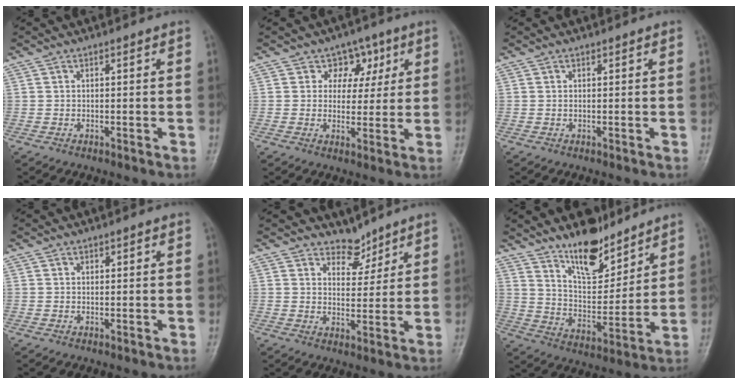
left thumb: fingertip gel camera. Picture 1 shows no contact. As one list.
[{"total": 6.2, "force": [2.8, 5.1, 1.9], "torque": [0.016, -0.004, 0.037]}, {"total": 0.0}, {"total": 0.5, "force": [0.3, 0.4, 0.3], "torque": [0.001, -0.001, 0.004]}, {"total": 4.5, "force": [3.9, 2.2, 0.4], "torque": [0.019, -0.033, 0.067]}, {"total": 12.1, "force": [9.5, 4.7, 5.9], "torque": [-0.071, -0.078, 0.174]}]